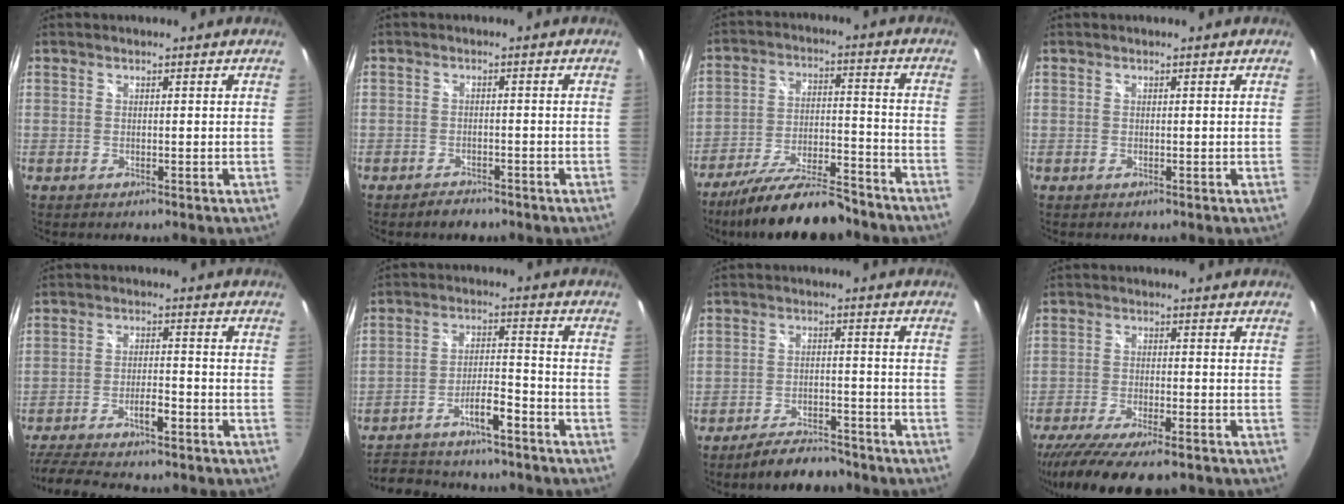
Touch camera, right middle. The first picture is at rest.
{"total": 2.8, "force": [-2.4, 1.3, 0.6], "torque": [-0.017, 0.005, -0.036]}
{"total": 17.5, "force": [-14.6, 4.0, 8.6], "torque": [-0.162, -0.017, -0.229]}
{"total": 0.0}
{"total": 13.0, "force": [-10.8, 2.8, 6.7], "torque": [-0.143, -0.008, -0.176]}
{"total": 15.3, "force": [-12.9, 4.1, 7.3], "torque": [-0.143, 0.022, -0.197]}
{"total": 7.9, "force": [-6.9, 2.7, 2.7], "torque": [-0.064, 0.015, -0.098]}
{"total": 15.3, "force": [-12.5, 3.4, 8.3], "torque": [-0.168, -0.050, -0.199]}